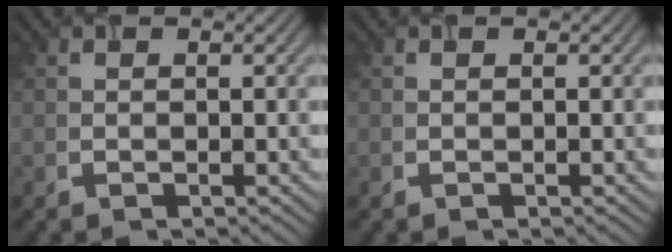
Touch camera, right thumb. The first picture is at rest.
{"total": 0.0}